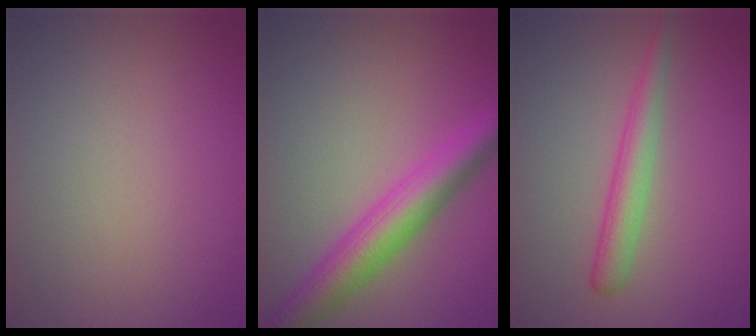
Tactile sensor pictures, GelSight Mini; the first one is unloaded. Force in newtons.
{"total": 6.0, "press": 6.0, "slide": 0.2}
{"total": 2.8, "press": 2.8, "slide": 0.2}